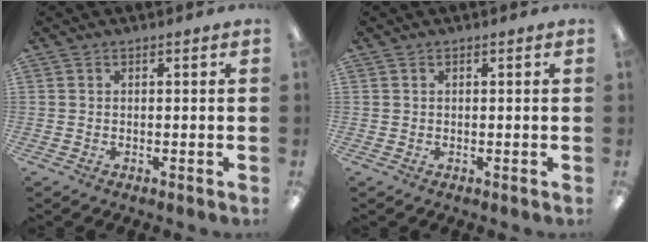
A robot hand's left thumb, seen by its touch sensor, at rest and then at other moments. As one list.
[{"total": 0.0}]